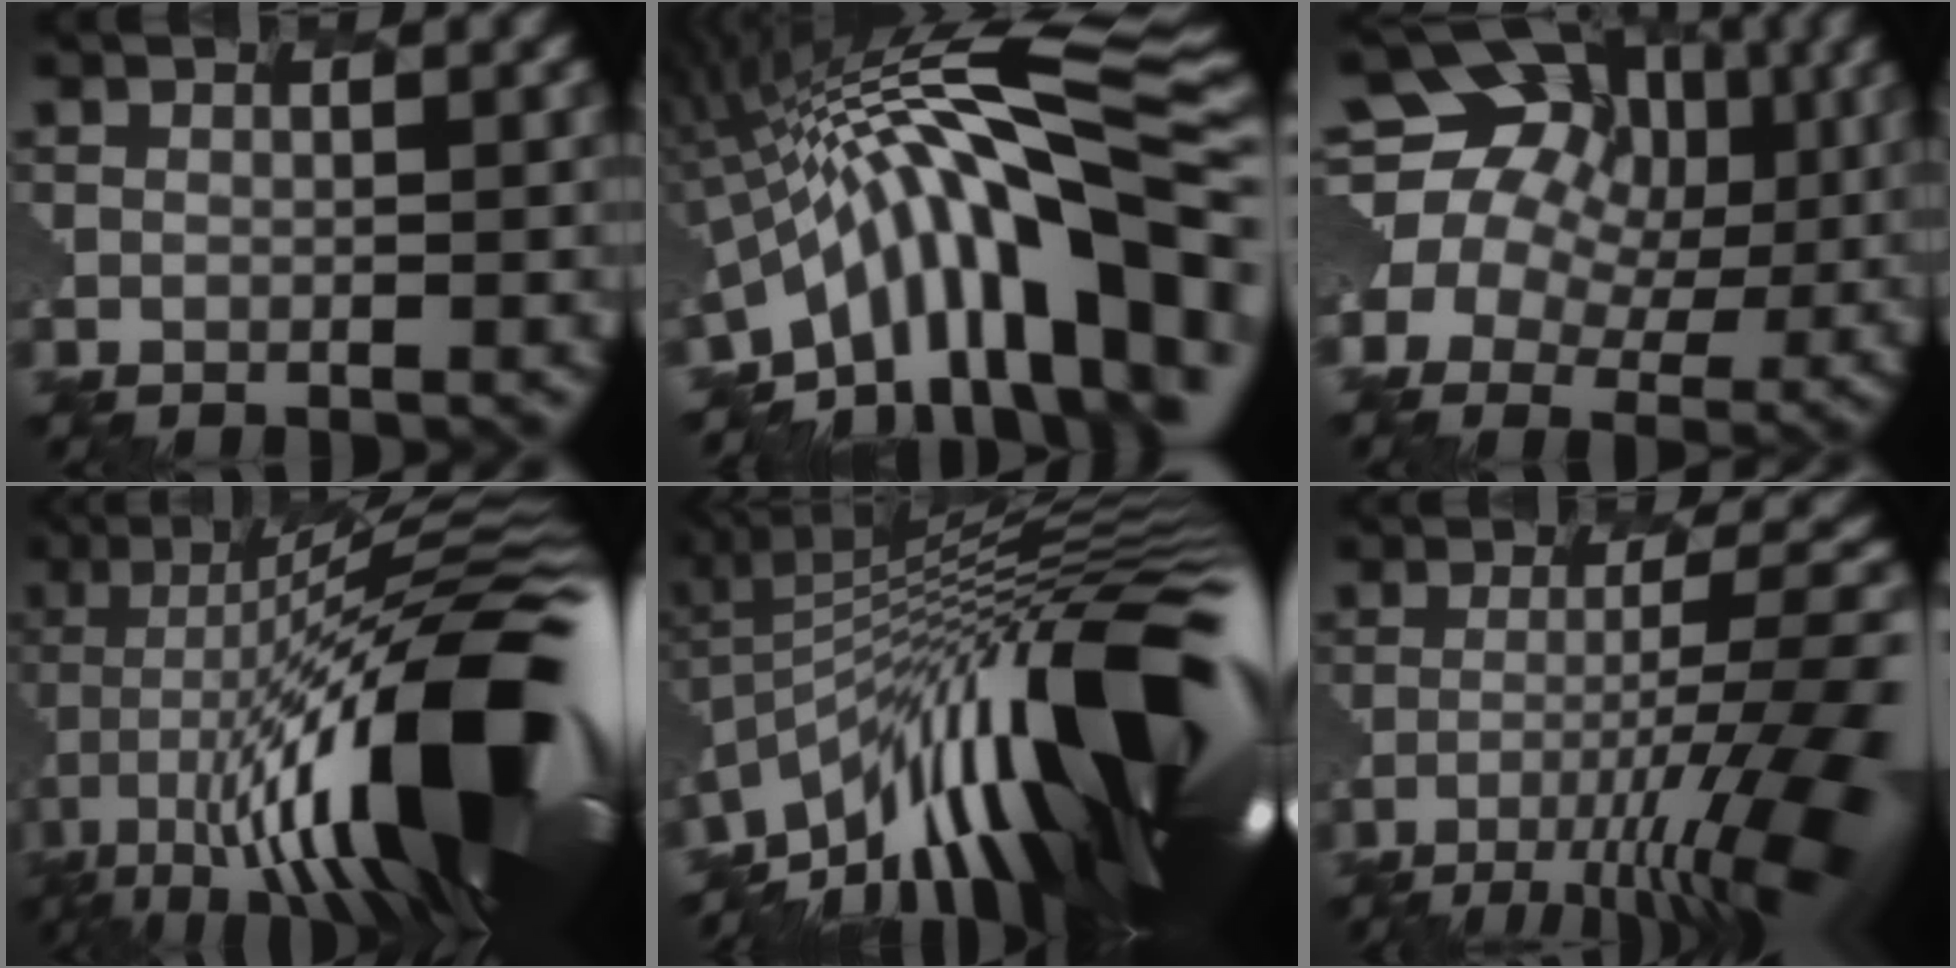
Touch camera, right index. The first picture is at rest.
{"total": 14.2, "force": [-4.5, 4.4, 12.8], "torque": [-0.186, 0.047, -0.107]}
{"total": 13.4, "force": [3.5, 11.4, 6.2], "torque": [-0.146, 0.041, 0.026]}
{"total": 17.0, "force": [-3.6, 5.2, 15.8], "torque": [-0.258, 0.035, -0.082]}
{"total": 16.5, "force": [-4.5, 6.1, 14.7], "torque": [-0.215, 0.024, -0.108]}
{"total": 11.5, "force": [-6.0, 1.7, 9.6], "torque": [-0.171, -0.005, -0.099]}